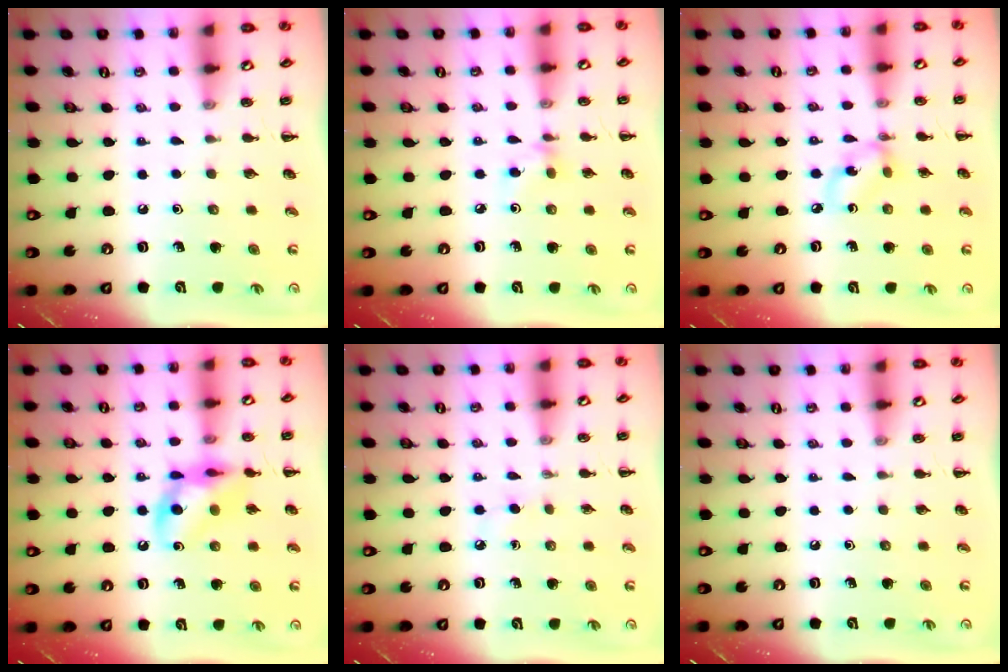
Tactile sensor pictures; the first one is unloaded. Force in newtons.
{"total": 4.9, "press": 4.7, "slide": 1.2}
{"total": 5.0, "press": 4.9, "slide": 1.2}
{"total": 12.5, "press": 12.4, "slide": 1.8}
{"total": 2.4, "press": 2.2, "slide": 1.0}
{"total": 0.0}